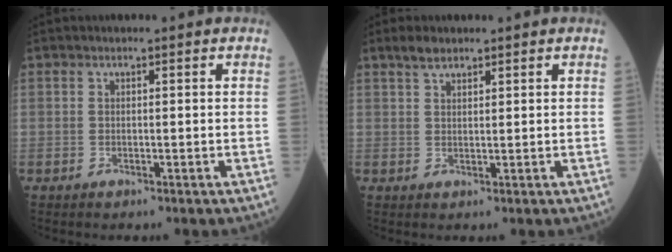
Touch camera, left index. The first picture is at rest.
{"total": 2.3, "force": [1.9, 0.8, 1.1], "torque": [-0.027, 0.009, 0.039]}